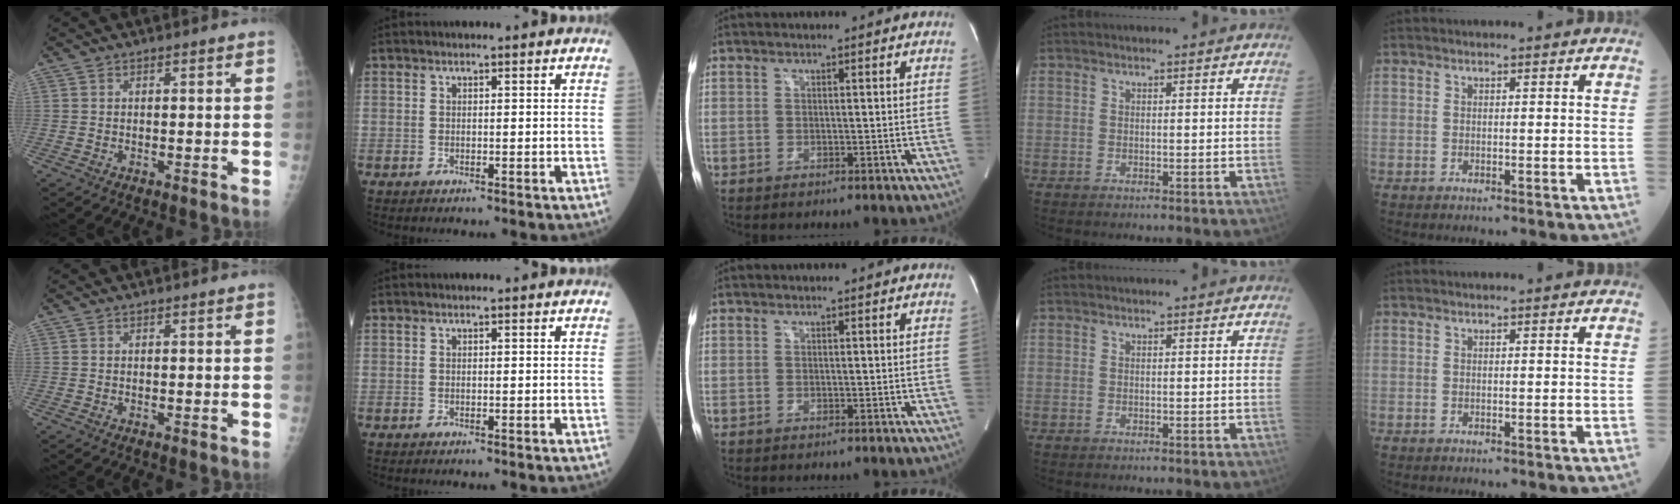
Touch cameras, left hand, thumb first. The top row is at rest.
{}